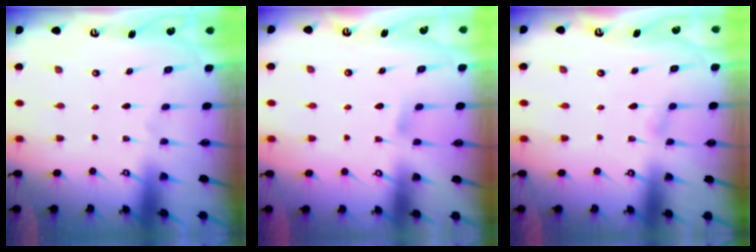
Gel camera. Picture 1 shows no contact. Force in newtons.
{"total": 3.7, "press": 3.6, "slide": 0.5}
{"total": 4.4, "press": 4.4, "slide": 0.5}